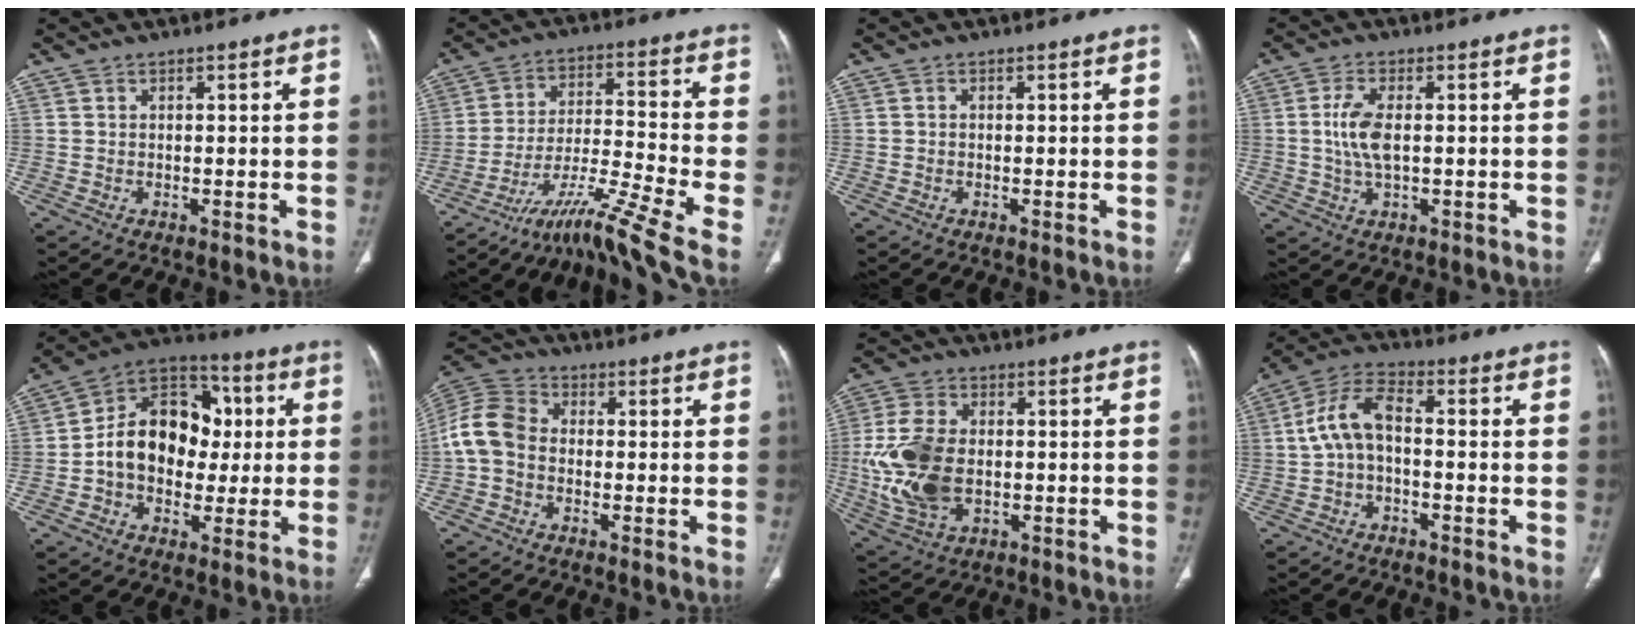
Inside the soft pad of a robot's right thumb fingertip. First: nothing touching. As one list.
[{"total": 12.5, "force": [-8.6, -0.2, 9.1], "torque": [-0.187, 0.067, -0.143]}, {"total": 1.1, "force": [0.5, 0.4, -0.9], "torque": [0.013, 0.001, 0.005]}, {"total": 5.8, "force": [0.1, 2.7, 5.2], "torque": [-0.115, 0.001, 0.000]}, {"total": 16.8, "force": [0.7, 13.3, 10.2], "torque": [-0.119, 0.034, 0.003]}, {"total": 8.0, "force": [-0.7, 6.6, 4.5], "torque": [-0.091, 0.024, -0.032]}, {"total": 14.3, "force": [-1.2, 9.0, 11.0], "torque": [-0.234, 0.002, -0.014]}, {"total": 7.3, "force": [-0.3, 4.4, 5.8], "torque": [-0.121, 0.034, -0.019]}]